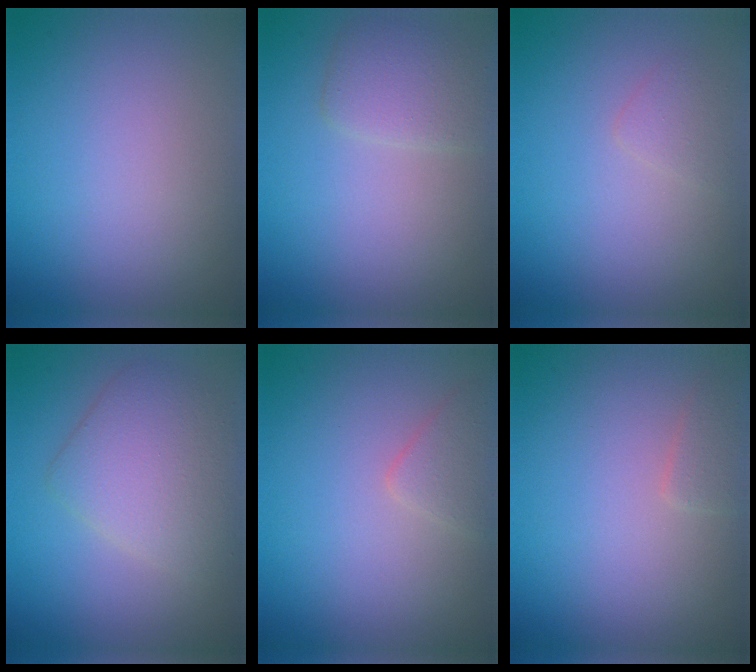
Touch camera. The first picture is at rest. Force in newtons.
{"total": 2.7, "press": 2.7, "slide": 0.1}
{"total": 1.2, "press": 1.2, "slide": 0.1}
{"total": 4.9, "press": 4.9, "slide": 0.2}
{"total": 1.7, "press": 1.7, "slide": 0.1}
{"total": 1.2, "press": 1.2, "slide": 0.0}